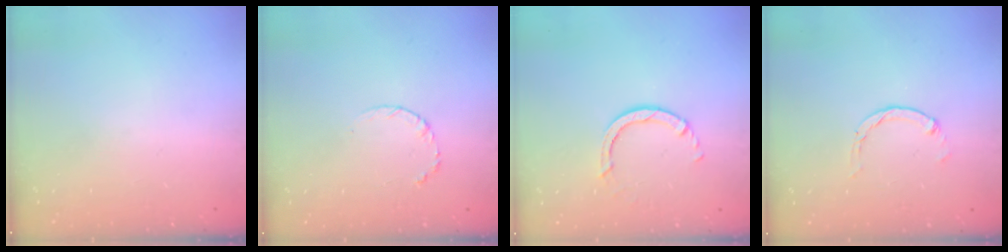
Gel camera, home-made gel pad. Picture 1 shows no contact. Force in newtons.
{"total": 3.3, "press": 3.3, "slide": 0.3}
{"total": 3.0, "press": 3.0, "slide": 0.4}
{"total": 1.1, "press": 1.1, "slide": 0.2}